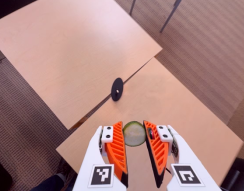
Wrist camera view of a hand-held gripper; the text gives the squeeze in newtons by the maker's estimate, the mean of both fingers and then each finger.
{"total": 11.7, "left": 12.2, "right": 11.1}